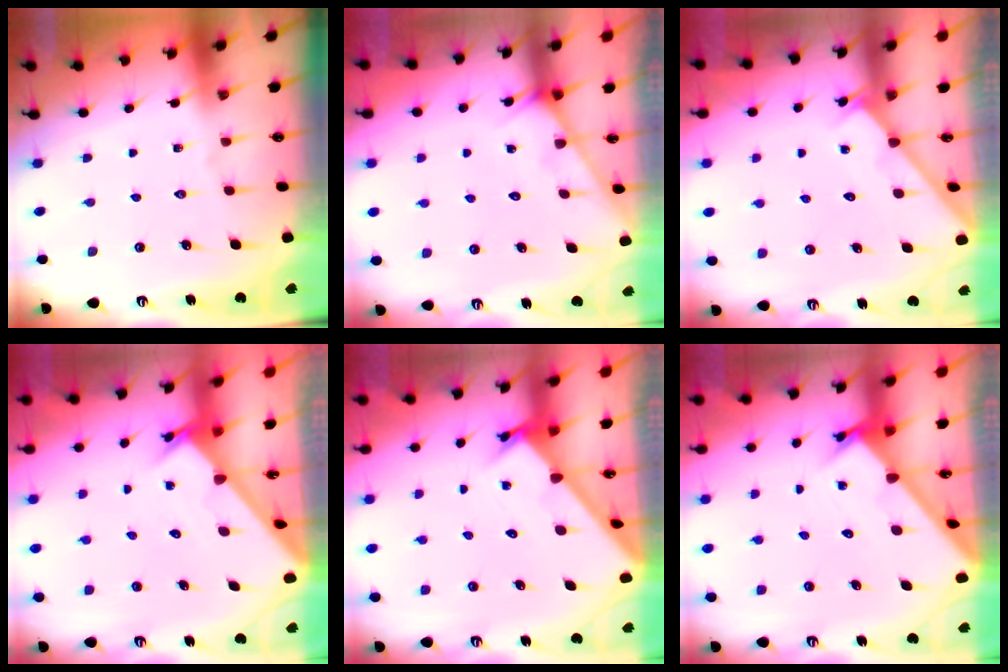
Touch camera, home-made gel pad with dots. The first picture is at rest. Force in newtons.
{"total": 3.3, "press": 3.3, "slide": 0.3}
{"total": 2.1, "press": 2.1, "slide": 0.2}
{"total": 2.5, "press": 2.5, "slide": 0.2}
{"total": 2.1, "press": 2.1, "slide": 0.1}
{"total": 2.1, "press": 2.1, "slide": 0.1}